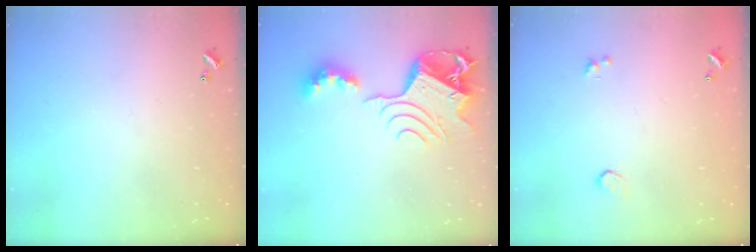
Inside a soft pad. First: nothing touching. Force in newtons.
{"total": 13.1, "press": 13.0, "slide": 1.6}
{"total": 0.6, "press": 0.3, "slide": 0.5}